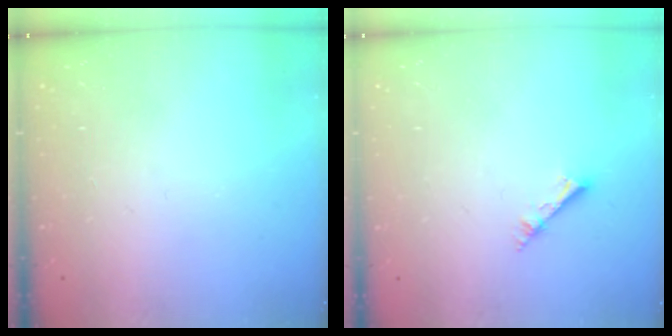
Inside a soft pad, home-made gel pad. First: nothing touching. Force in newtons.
{"total": 2.2, "press": 2.2, "slide": 0.3}